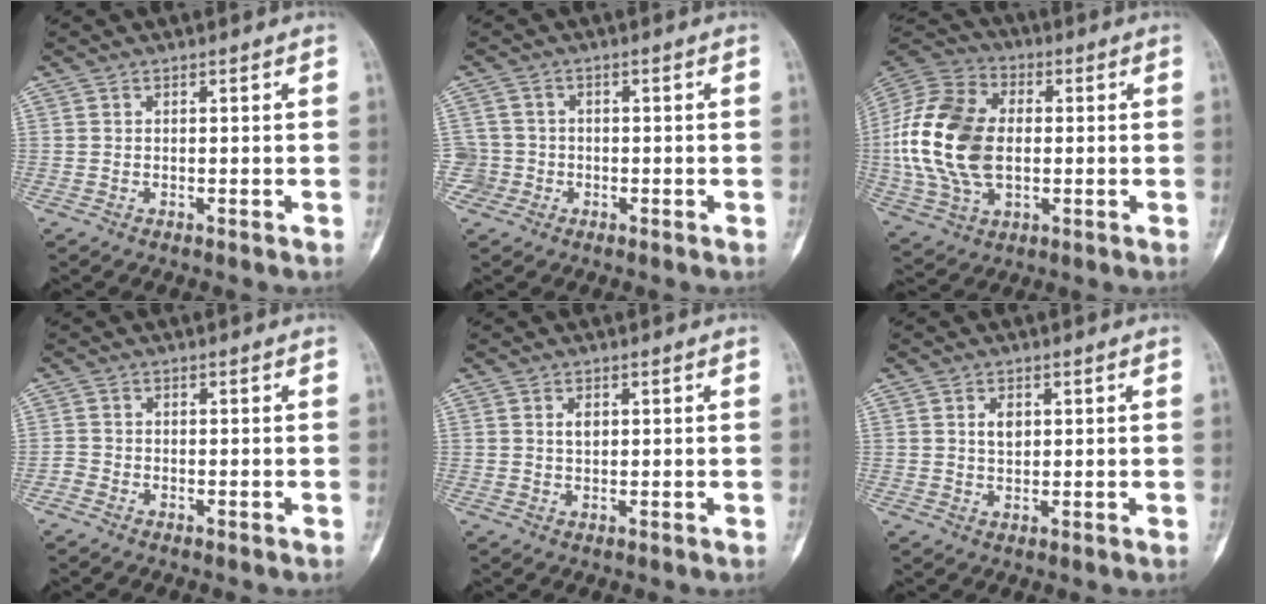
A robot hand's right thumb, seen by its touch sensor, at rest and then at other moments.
{"total": 4.0, "force": [-1.2, 3.8, -0.4], "torque": [0.030, 0.017, -0.027]}
{"total": 20.6, "force": [0.0, 13.6, 15.5], "torque": [-0.309, 0.010, 0.003]}
{"total": 1.3, "force": [-1.0, 0.8, 0.5], "torque": [-0.006, 0.002, -0.025]}
{"total": 2.1, "force": [0.6, 1.5, 1.4], "torque": [-0.014, -0.001, 0.011]}
{"total": 3.0, "force": [0.9, 2.2, 1.9], "torque": [-0.018, -0.002, 0.015]}